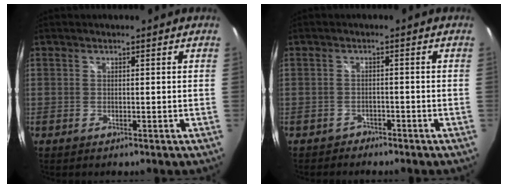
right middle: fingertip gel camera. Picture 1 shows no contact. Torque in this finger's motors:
{"motor_torque": [-0.26, -0.10, -0.08, -0.01]}